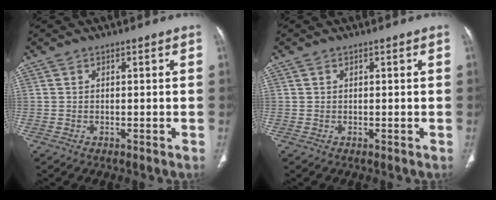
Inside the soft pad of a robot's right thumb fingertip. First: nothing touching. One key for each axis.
{"total": 0.0}